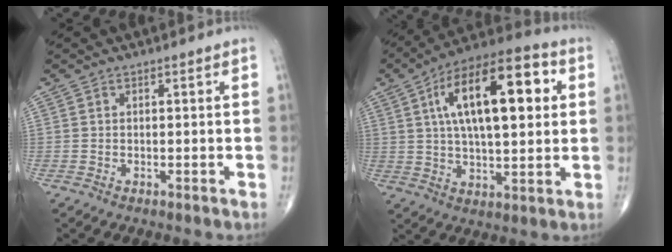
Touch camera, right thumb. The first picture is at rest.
{"total": 20.9, "force": [5.2, 8.7, 18.3], "torque": [-0.280, 0.014, 0.075]}